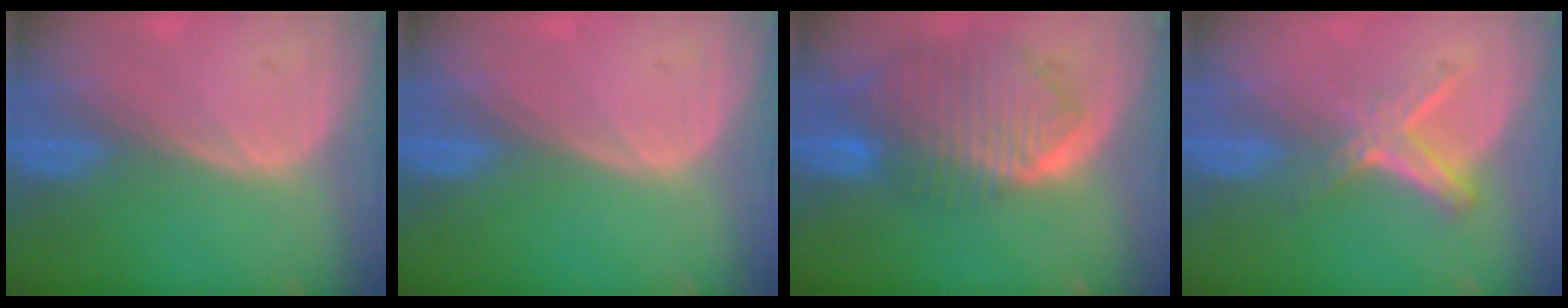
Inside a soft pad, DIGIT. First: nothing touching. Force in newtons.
{"total": 0.0}
{"total": 10.0, "press": 8.6, "slide": 5.1}
{"total": 5.8, "press": 5.2, "slide": 2.7}